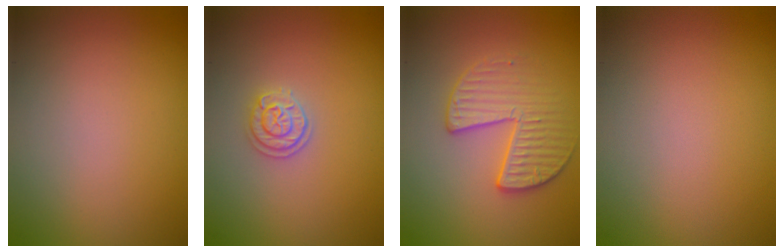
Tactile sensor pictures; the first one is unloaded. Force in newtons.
{"total": 2.1, "press": 2.0, "slide": 0.6}
{"total": 3.3, "press": 3.0, "slide": 1.3}
{"total": 0.0}